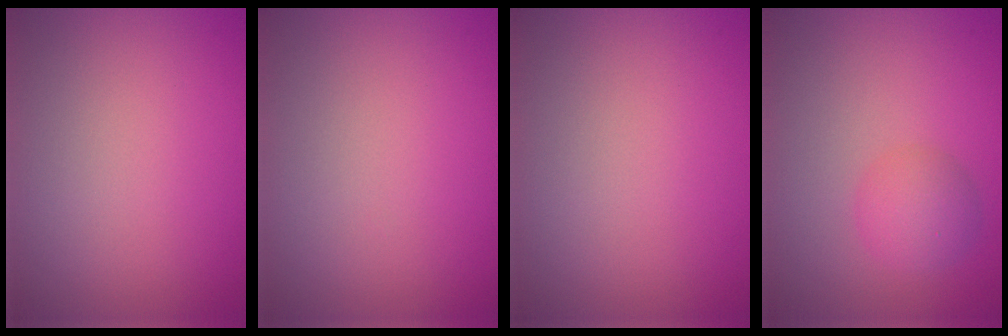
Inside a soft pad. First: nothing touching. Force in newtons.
{"total": 0.0}
{"total": 0.0}
{"total": 2.6, "press": 2.6, "slide": 0.1}